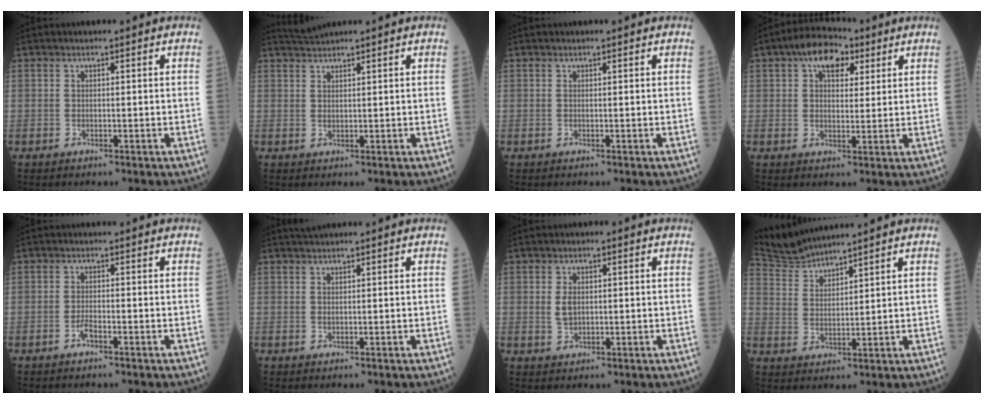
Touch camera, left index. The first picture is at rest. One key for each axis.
{"total": 2.1, "fx": 2.0, "fy": -0.5, "fz": 0.1, "tx": -0.007, "ty": 0.008, "tz": 0.050}
{"total": 0.0}
{"total": 7.4, "fx": 3.8, "fy": 4.0, "fz": 4.9, "tx": -0.084, "ty": 0.030, "tz": 0.059}
{"total": 1.3, "fx": -0.8, "fy": 0.2, "fz": 1.0, "tx": -0.023, "ty": 0.000, "tz": -0.017}
{"total": 1.5, "fx": 1.3, "fy": 0.0, "fz": 0.7, "tx": -0.013, "ty": 0.009, "tz": 0.028}
{"total": 2.8, "fx": 0.3, "fy": 1.7, "fz": 2.2, "tx": -0.050, "ty": 0.007, "tz": 0.009}
{"total": 5.8, "fx": 5.7, "fy": -0.8, "fz": 0.2, "tx": -0.023, "ty": 0.010, "tz": 0.126}